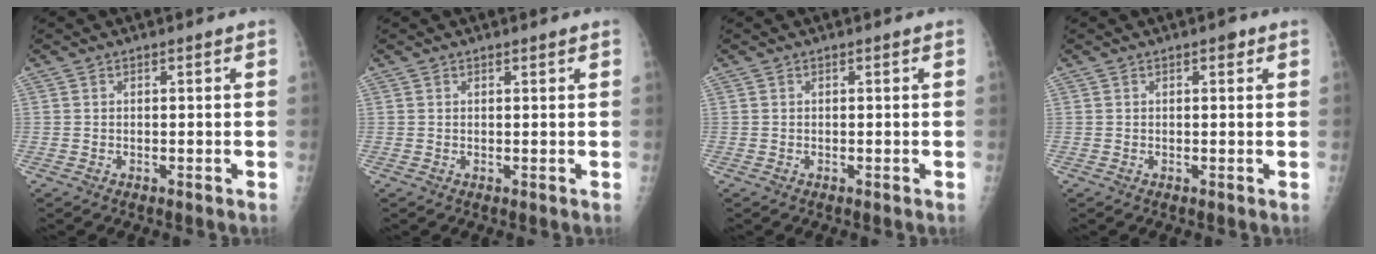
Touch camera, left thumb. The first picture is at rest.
{"total": 0.7, "force": [0.6, 0.2, 0.3], "torque": [-0.004, -0.003, 0.008]}
{"total": 0.0}
{"total": 1.5, "force": [0.8, 0.7, 1.0], "torque": [-0.007, 0.000, 0.008]}